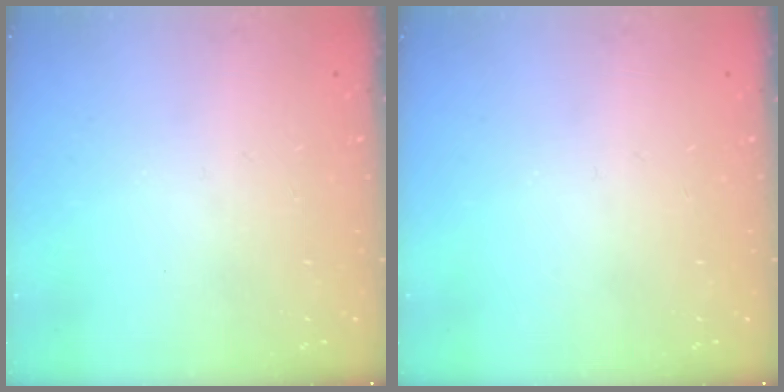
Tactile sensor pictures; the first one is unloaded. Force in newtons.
{"total": 0.0}